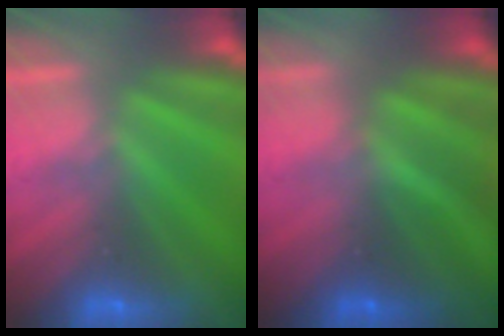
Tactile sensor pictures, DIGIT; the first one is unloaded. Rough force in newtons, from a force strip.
{"total": 1.3}